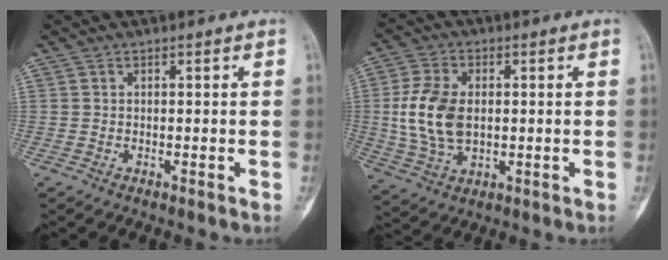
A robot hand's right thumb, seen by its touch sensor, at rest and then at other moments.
{"total": 11.4, "force": [0.4, 7.3, 8.8], "torque": [-0.177, 0.001, 0.014]}